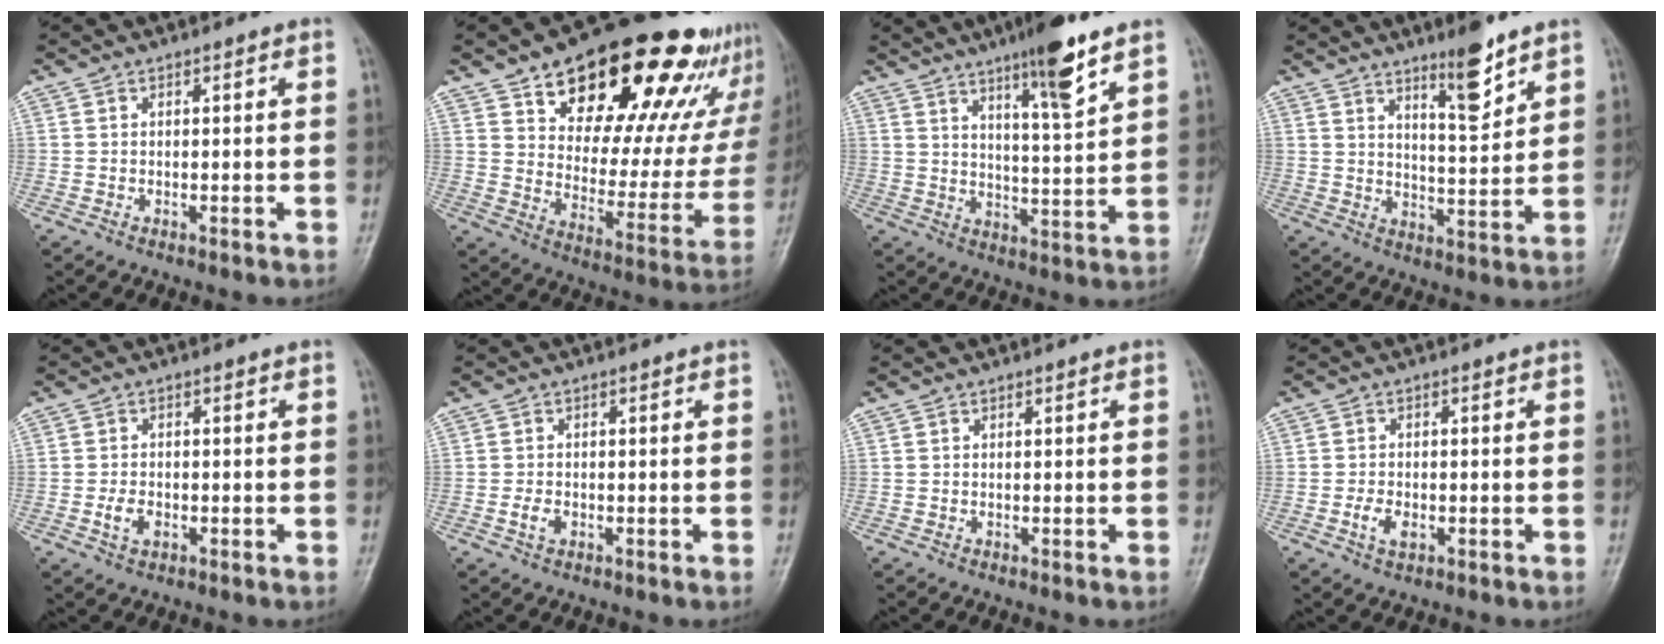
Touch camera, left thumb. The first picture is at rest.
{"total": 29.8, "force": [19.4, 13.2, 18.3], "torque": [-0.220, -0.068, 0.280]}
{"total": 10.9, "force": [6.9, 1.3, 8.3], "torque": [-0.129, -0.041, 0.112]}
{"total": 8.3, "force": [5.8, 1.6, 5.7], "torque": [-0.080, -0.049, 0.095]}
{"total": 3.1, "force": [-1.0, 2.0, 2.1], "torque": [-0.037, 0.003, -0.018]}
{"total": 2.1, "force": [-0.7, 1.5, 1.4], "torque": [-0.024, 0.002, -0.014]}
{"total": 0.0}
{"total": 3.1, "force": [-1.0, 1.9, 2.2], "torque": [-0.041, 0.001, -0.018]}